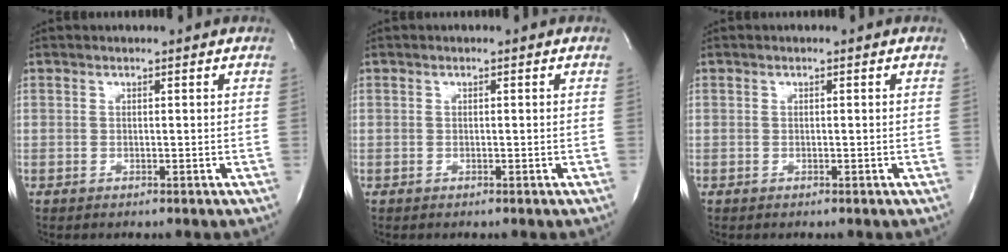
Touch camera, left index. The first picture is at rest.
{"total": 0.0}
{"total": 0.0}